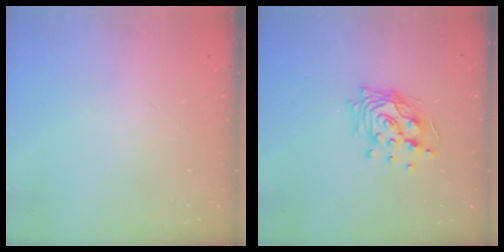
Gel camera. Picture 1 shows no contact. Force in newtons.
{"total": 14.4, "press": 13.6, "slide": 4.7}